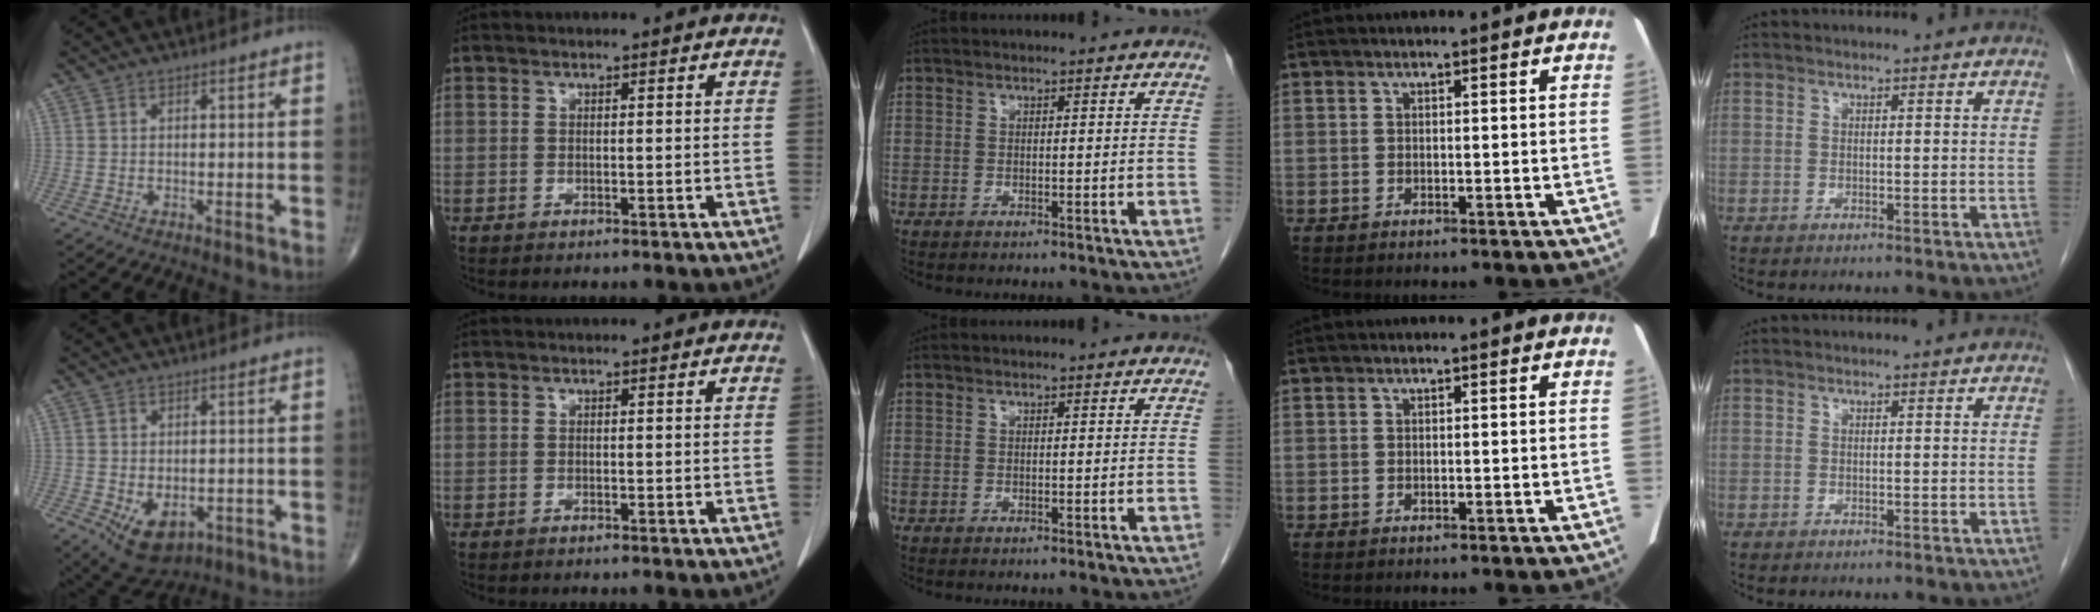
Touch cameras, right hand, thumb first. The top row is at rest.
{"thumb": {"total": 8.6, "force": [-2.9, 5.5, 5.9], "torque": [-0.076, 0.001, -0.030]}}